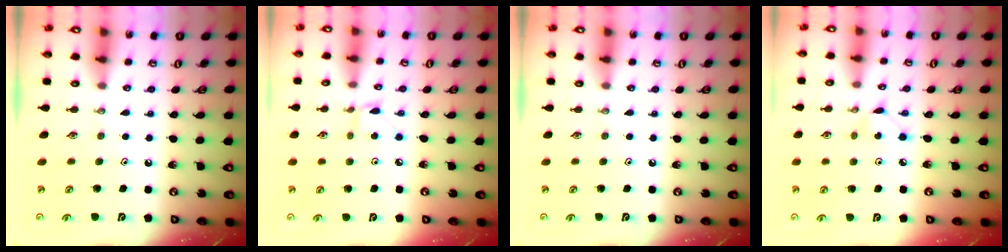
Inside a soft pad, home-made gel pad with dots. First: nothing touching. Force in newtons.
{"total": 2.2, "press": 2.2, "slide": 0.3}
{"total": 0.0}
{"total": 3.5, "press": 3.5, "slide": 0.4}